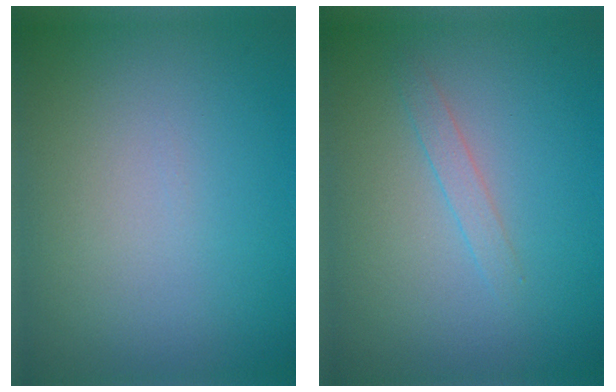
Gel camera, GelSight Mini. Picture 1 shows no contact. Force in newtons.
{"total": 1.1, "press": 1.1, "slide": 0.1}